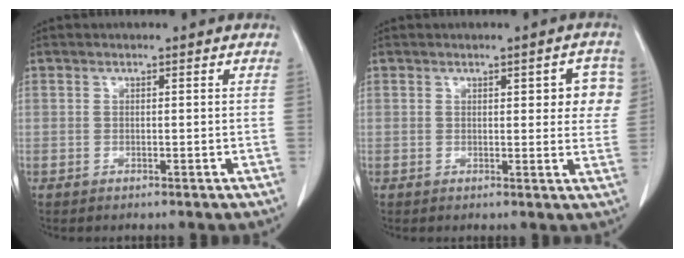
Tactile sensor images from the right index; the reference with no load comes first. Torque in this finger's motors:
{"motor_torque": [0.32, 0.27, 0.06, 0.01]}